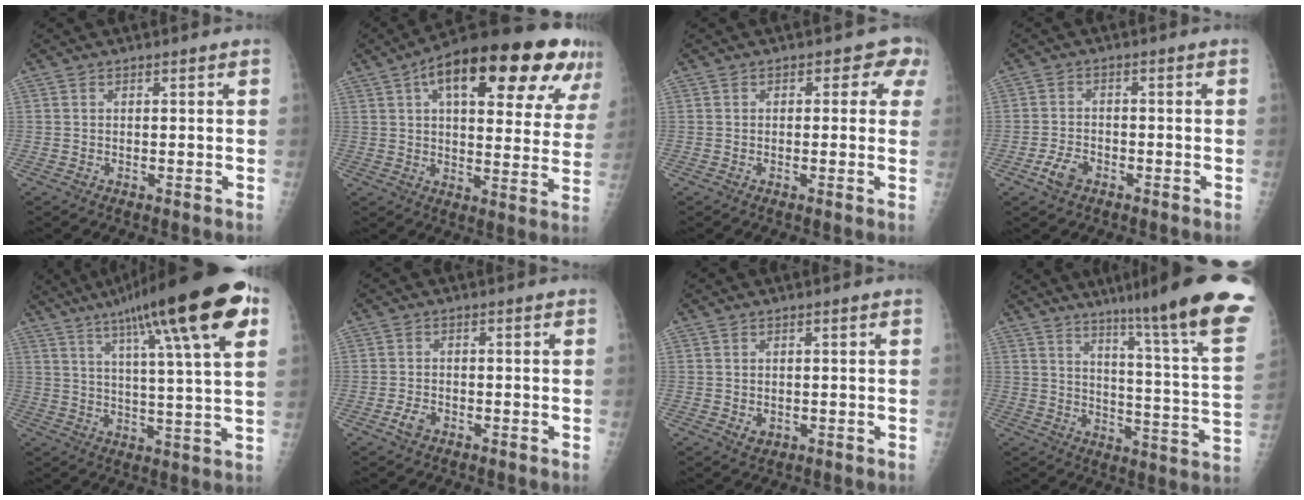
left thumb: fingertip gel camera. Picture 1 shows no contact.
{"total": 27.4, "force": [13.3, 10.4, 21.6], "torque": [-0.290, 0.014, 0.187]}
{"total": 3.4, "force": [1.3, 2.5, 2.0], "torque": [0.018, 0.004, -0.001]}
{"total": 4.0, "force": [-2.2, 2.5, 2.3], "torque": [-0.041, 0.012, -0.041]}
{"total": 23.4, "force": [11.7, 3.5, 19.9], "torque": [-0.303, -0.006, 0.175]}
{"total": 2.5, "force": [-1.4, 1.6, 1.5], "torque": [-0.029, 0.006, -0.025]}
{"total": 1.8, "force": [-0.3, 1.4, 1.1], "torque": [-0.009, -0.001, 0.003]}
{"total": 24.2, "force": [16.5, 1.1, 17.7], "torque": [-0.230, -0.092, 0.225]}